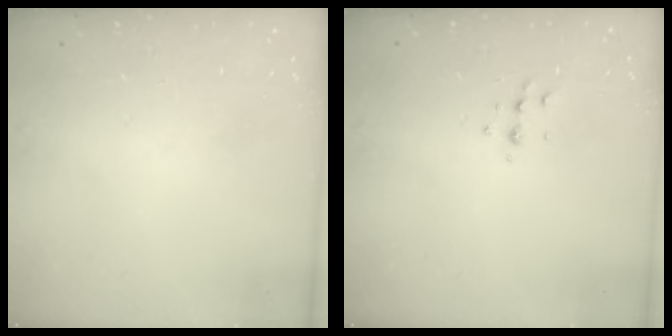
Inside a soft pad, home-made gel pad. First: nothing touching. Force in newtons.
{"total": 4.7, "press": 4.6, "slide": 0.9}